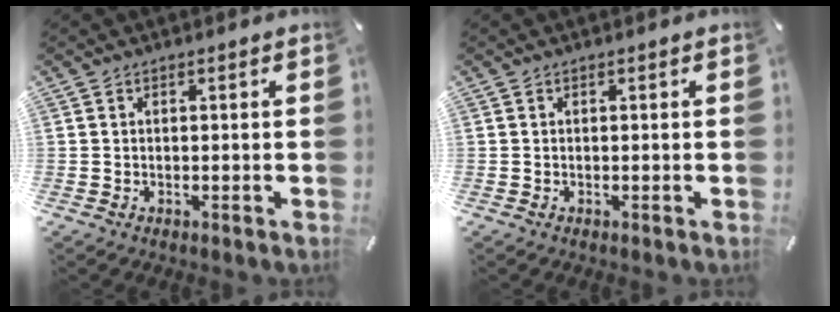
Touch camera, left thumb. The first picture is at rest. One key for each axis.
{"total": 0.0}